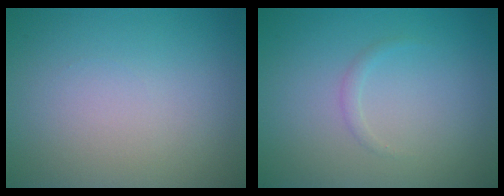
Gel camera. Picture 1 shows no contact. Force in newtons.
{"total": 0.7, "press": 0.7, "slide": 0.0}